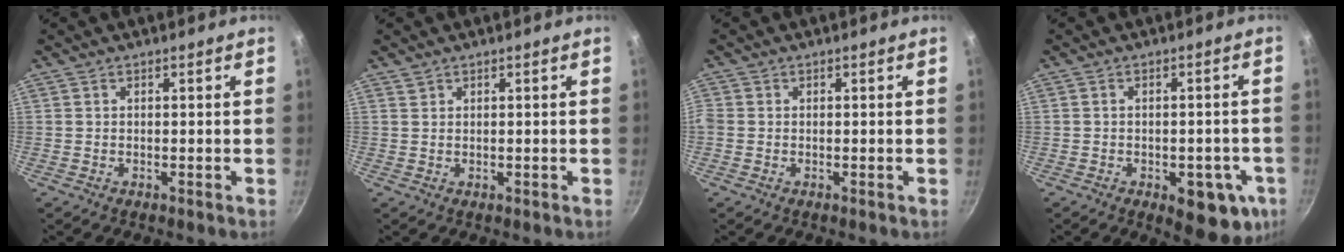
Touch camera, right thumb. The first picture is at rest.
{"total": 0.6, "force": [0.5, 0.4, 0.1], "torque": [0.002, -0.003, 0.010]}
{"total": 1.4, "force": [-0.4, 1.2, 0.6], "torque": [-0.013, 0.001, -0.012]}
{"total": 11.3, "force": [-4.1, 5.5, 9.0], "torque": [-0.070, 0.008, -0.044]}